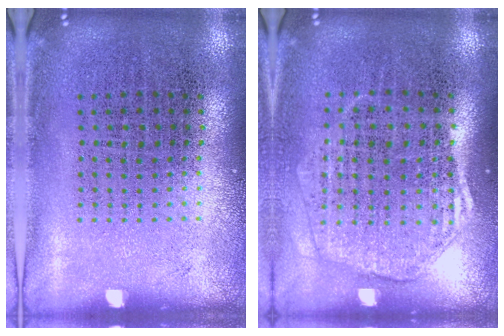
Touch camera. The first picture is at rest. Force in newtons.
{"total": 1.7, "press": 1.6, "slide": 0.7}